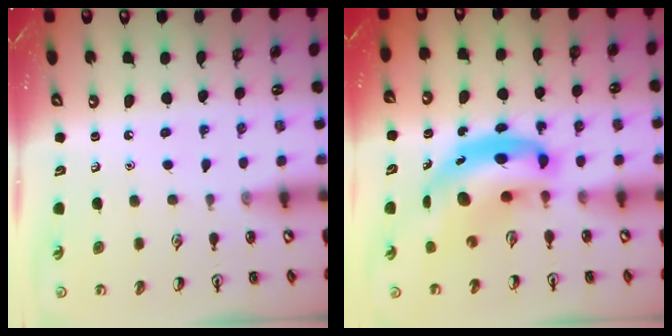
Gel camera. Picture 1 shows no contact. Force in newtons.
{"total": 11.9, "press": 11.5, "slide": 3.3}